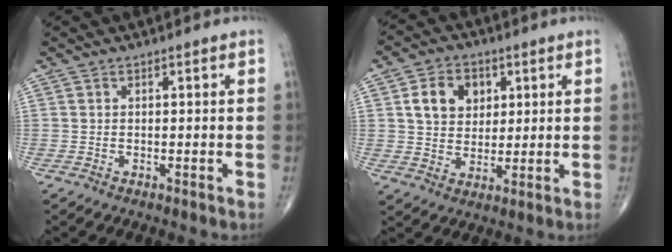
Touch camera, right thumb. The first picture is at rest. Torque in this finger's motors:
{"motor_torque": [1.12, 1.09, 0.27, -0.12, 0.24]}